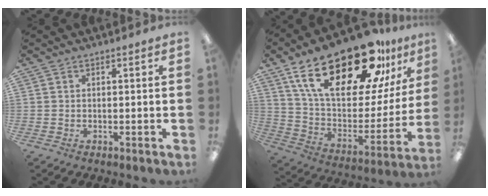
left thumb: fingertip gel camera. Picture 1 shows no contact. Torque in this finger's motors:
{"motor_torque": [0.86, 0.93, 1.36, -1.41, 0.49]}